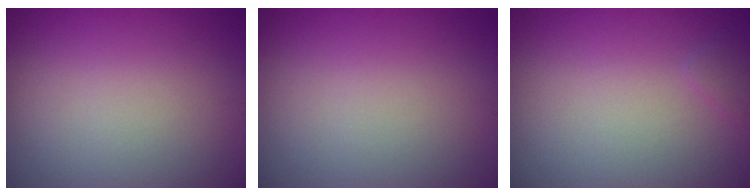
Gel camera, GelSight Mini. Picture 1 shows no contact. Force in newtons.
{"total": 0.0}
{"total": 0.6, "press": 0.6, "slide": 0.1}